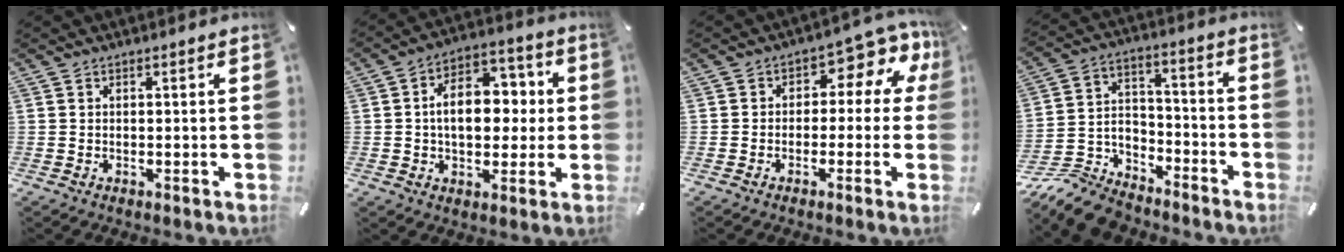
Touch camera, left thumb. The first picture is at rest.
{"total": 12.9, "force": [0.4, 9.0, 9.3], "torque": [-0.135, 0.007, 0.008]}
{"total": 8.5, "force": [2.6, 5.0, 6.3], "torque": [-0.083, -0.022, 0.044]}
{"total": 12.4, "force": [-10.7, 5.6, 3.0], "torque": [-0.053, 0.050, -0.203]}